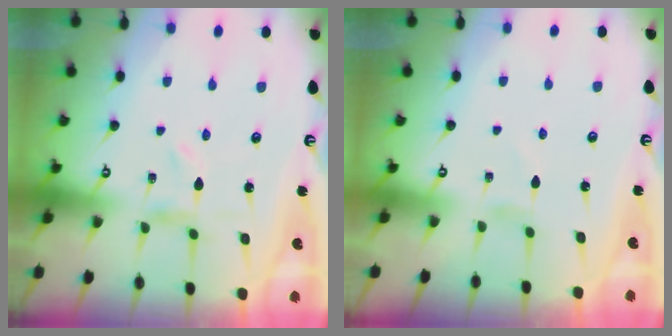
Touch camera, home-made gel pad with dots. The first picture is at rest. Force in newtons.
{"total": 0.6, "press": 0.6, "slide": 0.2}